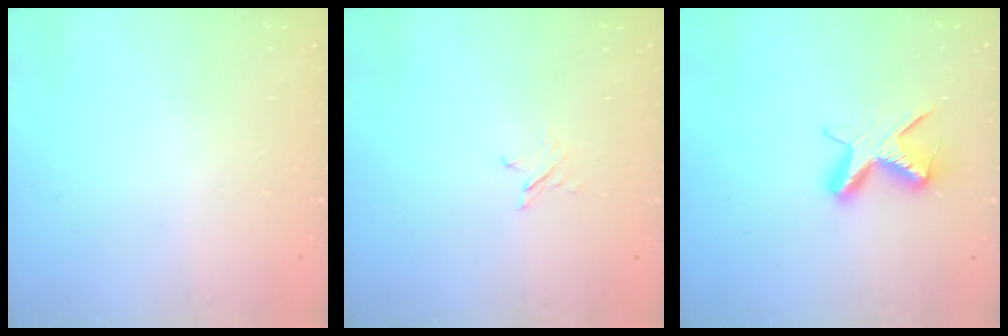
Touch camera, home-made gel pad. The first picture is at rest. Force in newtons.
{"total": 2.4, "press": 2.4, "slide": 0.3}
{"total": 10.2, "press": 10.2, "slide": 0.4}